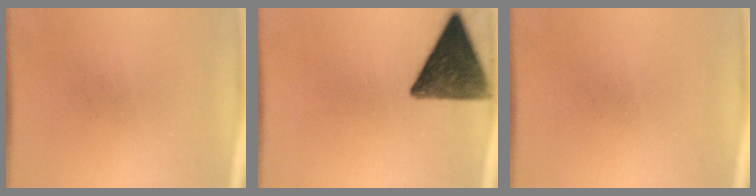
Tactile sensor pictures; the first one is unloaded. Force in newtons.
{"total": 12.4}
{"total": 0.0}